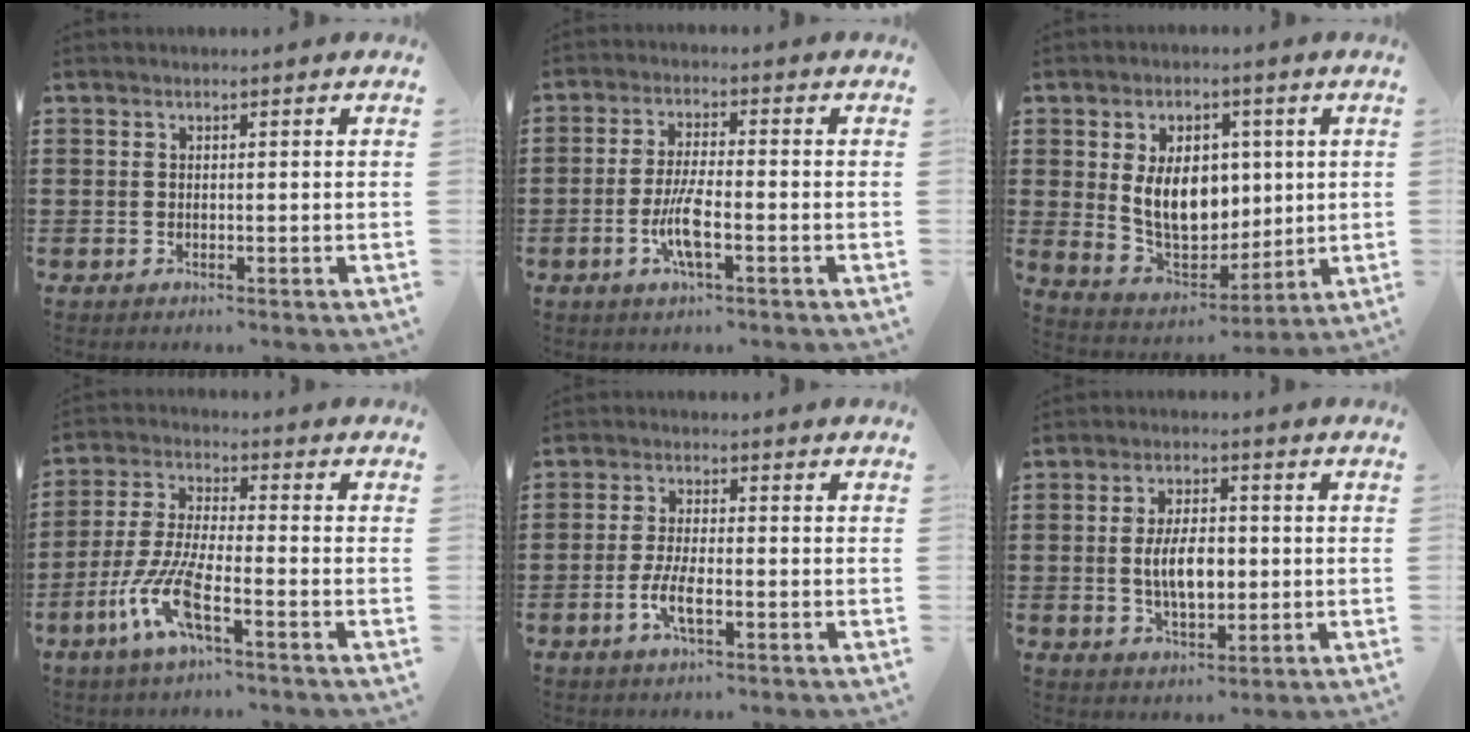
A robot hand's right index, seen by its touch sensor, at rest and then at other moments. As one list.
[{"total": 5.7, "force": [-1.8, 1.1, 5.3], "torque": [-0.115, -0.010, -0.039]}, {"total": 10.6, "force": [1.5, 7.3, 7.4], "torque": [-0.137, 0.007, 0.025]}, {"total": 8.9, "force": [-4.7, 1.7, 7.4], "torque": [-0.189, -0.019, -0.097]}, {"total": 4.5, "force": [-1.7, 1.3, 3.9], "torque": [-0.086, -0.003, -0.036]}, {"total": 6.5, "force": [-0.3, 3.3, 5.6], "torque": [-0.103, -0.003, -0.013]}]